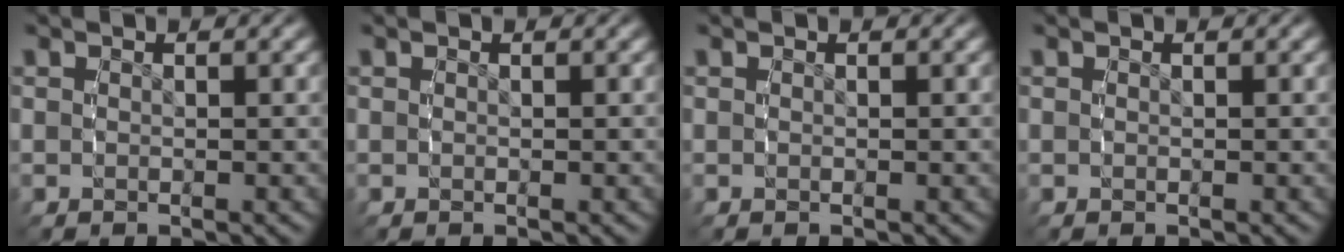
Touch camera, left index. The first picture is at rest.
{"total": 0.0}
{"total": 0.0}
{"total": 0.0}